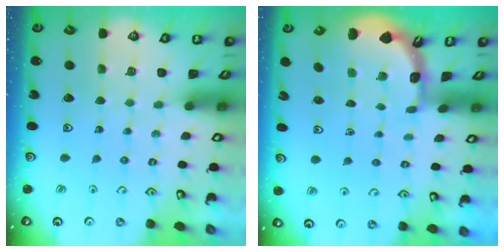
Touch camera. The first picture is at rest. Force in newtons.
{"total": 1.6, "press": 1.6, "slide": 0.2}